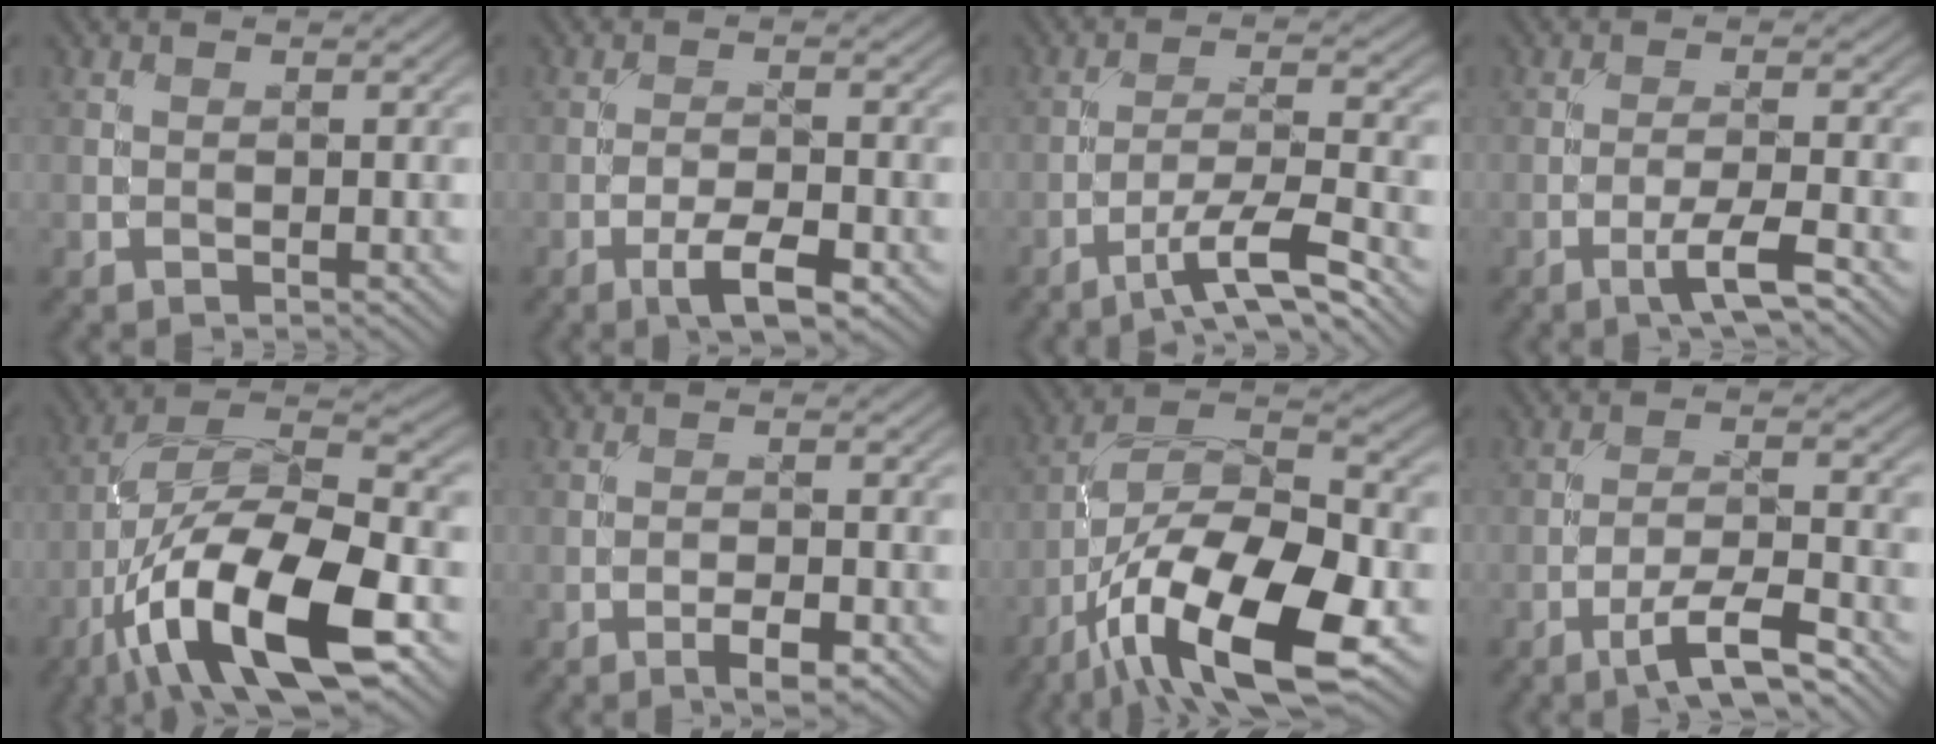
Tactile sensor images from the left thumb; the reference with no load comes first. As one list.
[{"total": 4.9, "force": [-2.7, 1.3, 3.8], "torque": [-0.070, 0.003, -0.046]}, {"total": 7.8, "force": [-5.2, 0.9, 5.7], "torque": [-0.100, 0.013, -0.093]}, {"total": 4.2, "force": [-2.5, 0.4, 3.3], "torque": [-0.059, 0.008, -0.048]}, {"total": 16.5, "force": [-7.3, 6.0, 13.4], "torque": [-0.245, -0.003, -0.140]}, {"total": 2.9, "force": [-1.7, 0.8, 2.3], "torque": [-0.039, 0.001, -0.029]}, {"total": 16.9, "force": [-8.2, 6.5, 13.2], "torque": [-0.238, -0.012, -0.159]}, {"total": 6.5, "force": [-4.3, 1.3, 4.7], "torque": [-0.084, 0.008, -0.078]}]